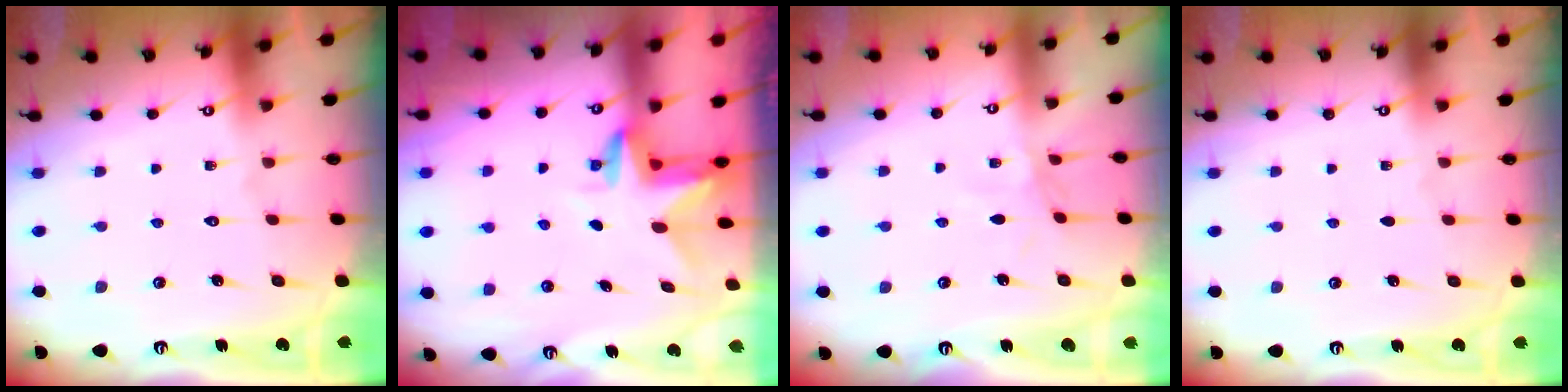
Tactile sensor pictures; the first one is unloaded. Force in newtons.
{"total": 2.9, "press": 2.9, "slide": 0.2}
{"total": 2.1, "press": 2.1, "slide": 0.5}
{"total": 0.0}